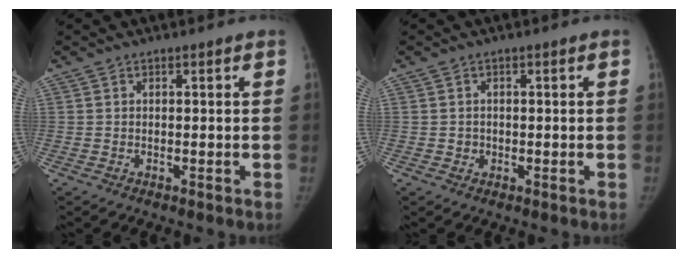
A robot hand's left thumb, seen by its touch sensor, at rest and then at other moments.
{"total": 1.3, "force": [-0.2, 1.3, 0.2], "torque": [0.003, 0.004, -0.001]}